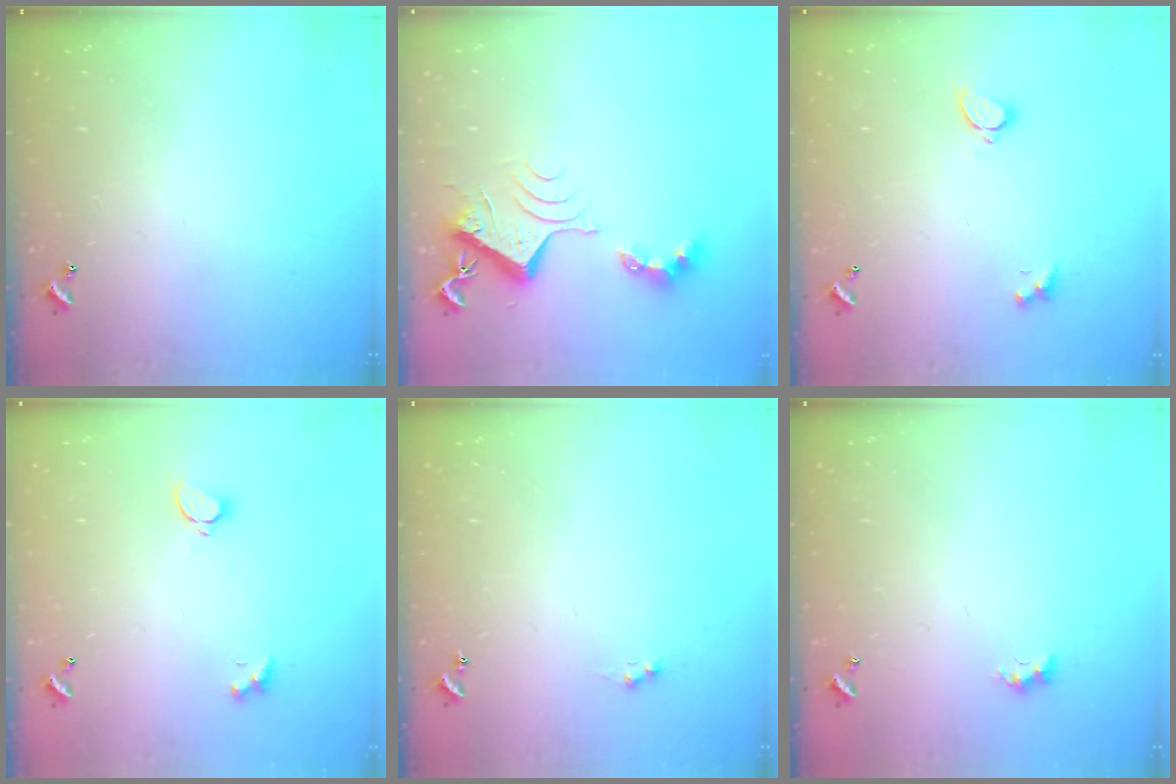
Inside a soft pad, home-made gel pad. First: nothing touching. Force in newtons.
{"total": 8.5, "press": 8.5, "slide": 0.9}
{"total": 2.1, "press": 1.8, "slide": 1.0}
{"total": 1.6, "press": 1.6, "slide": 0.5}
{"total": 1.0, "press": 0.9, "slide": 0.4}
{"total": 2.7, "press": 2.6, "slide": 0.6}